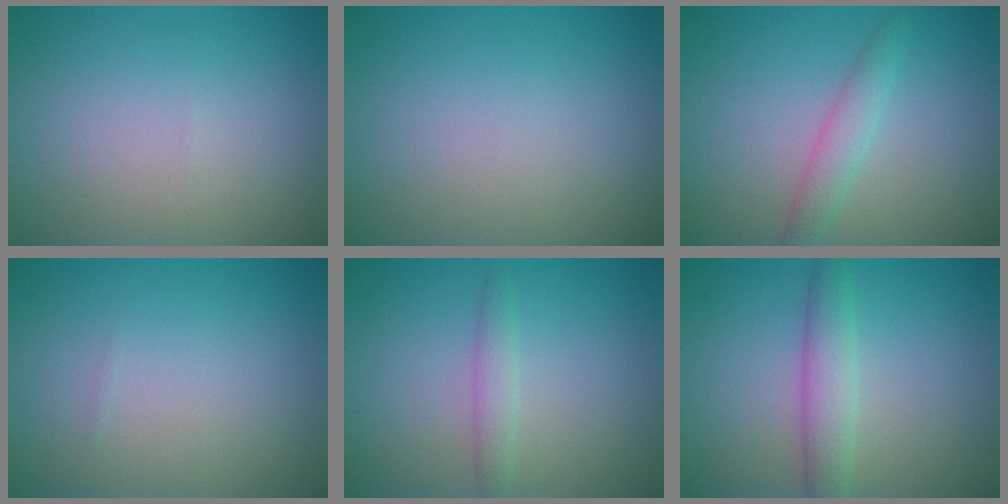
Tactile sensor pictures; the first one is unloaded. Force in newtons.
{"total": 0.0}
{"total": 2.1, "press": 2.1, "slide": 0.1}
{"total": 0.0}
{"total": 1.5, "press": 1.5, "slide": 0.1}
{"total": 3.0, "press": 3.0, "slide": 0.1}